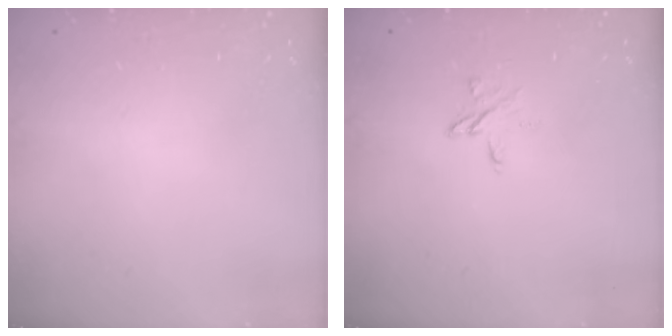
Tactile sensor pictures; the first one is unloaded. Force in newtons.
{"total": 4.8, "press": 4.8, "slide": 0.5}